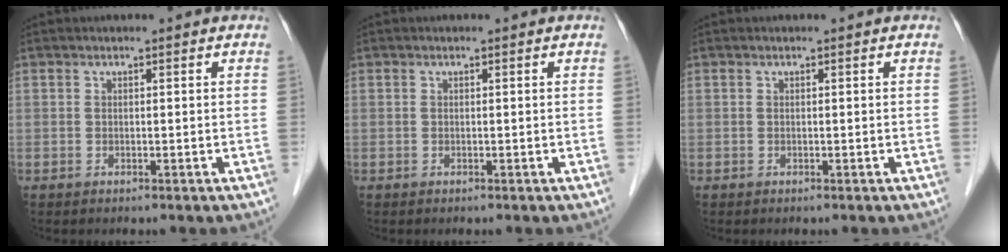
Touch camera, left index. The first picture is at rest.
{"total": 0.0}
{"total": 0.0}